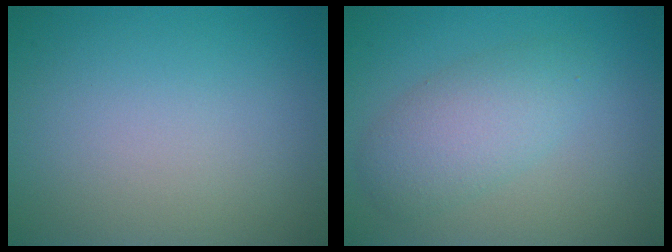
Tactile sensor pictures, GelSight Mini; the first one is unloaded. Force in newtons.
{"total": 4.0, "press": 4.0, "slide": 0.3}